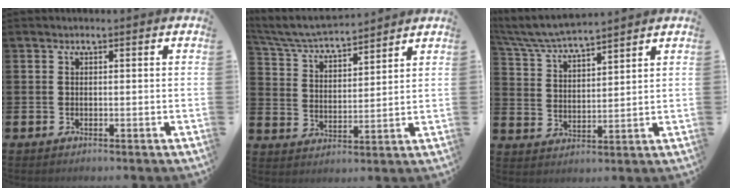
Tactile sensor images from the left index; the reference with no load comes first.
{"total": 5.5, "force": [5.3, 0.6, 1.4], "torque": [-0.055, -0.037, 0.091]}
{"total": 6.1, "force": [5.9, 0.3, 1.4], "torque": [-0.056, -0.034, 0.105]}